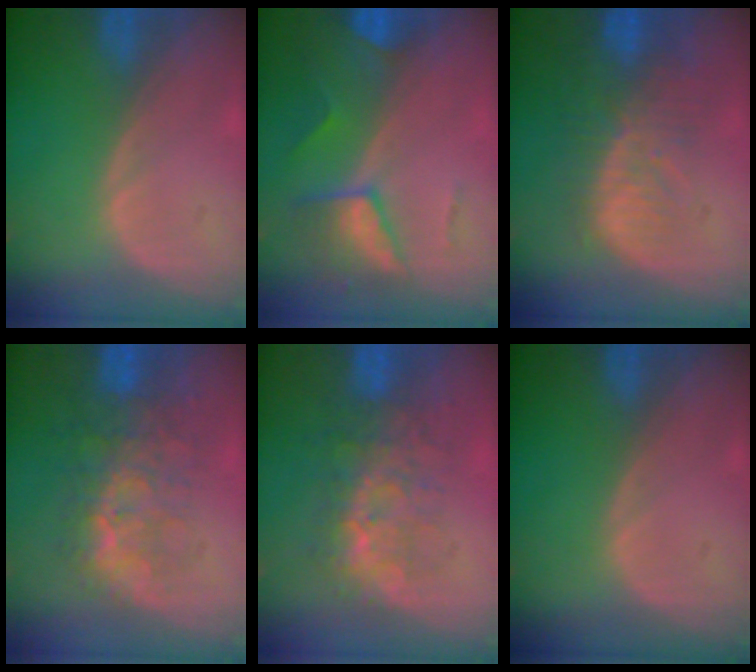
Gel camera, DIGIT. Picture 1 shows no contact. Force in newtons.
{"total": 7.4, "press": 6.6, "slide": 3.5}
{"total": 10.2, "press": 8.8, "slide": 5.2}
{"total": 8.4, "press": 8.1, "slide": 2.2}
{"total": 8.0, "press": 7.6, "slide": 2.4}
{"total": 0.0}